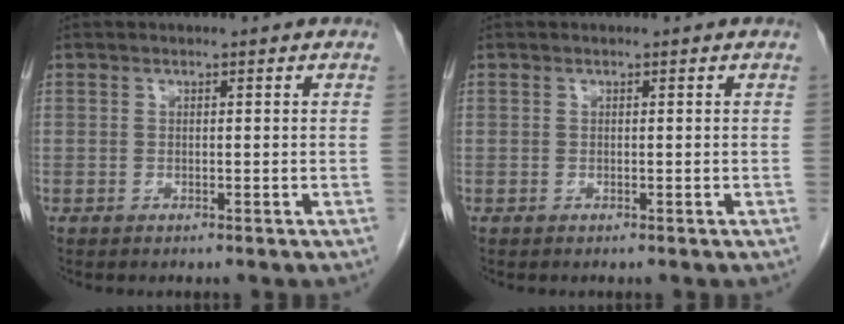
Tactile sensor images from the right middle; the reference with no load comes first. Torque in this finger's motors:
{"motor_torque": [0.00, 0.00, 0.00, 0.00]}